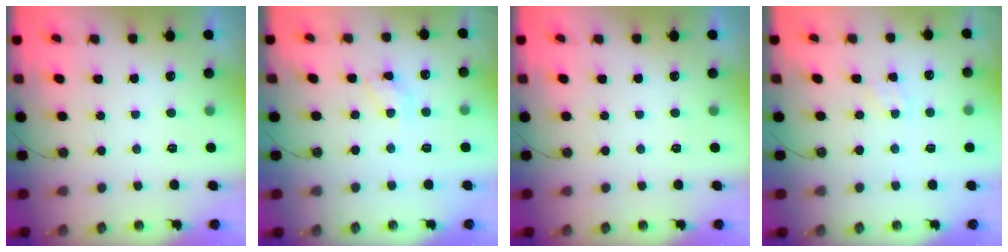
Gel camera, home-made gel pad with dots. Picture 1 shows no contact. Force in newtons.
{"total": 7.4, "press": 7.4, "slide": 0.2}
{"total": 0.0}
{"total": 2.9, "press": 2.9, "slide": 0.4}